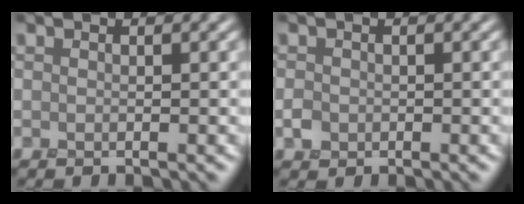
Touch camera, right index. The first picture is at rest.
{"total": 0.8, "force": [-0.3, 0.8, 0.1], "torque": [0.003, 0.000, -0.010]}